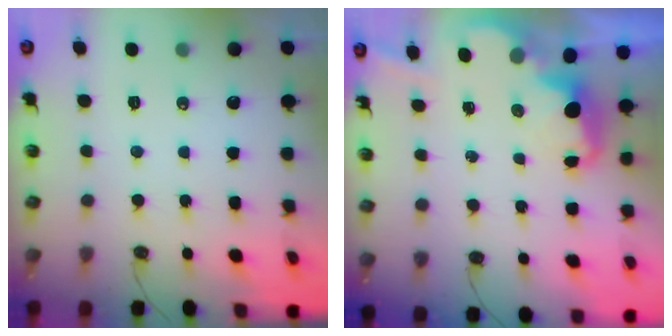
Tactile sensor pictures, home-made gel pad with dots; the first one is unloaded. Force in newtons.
{"total": 2.6, "press": 2.6, "slide": 0.4}